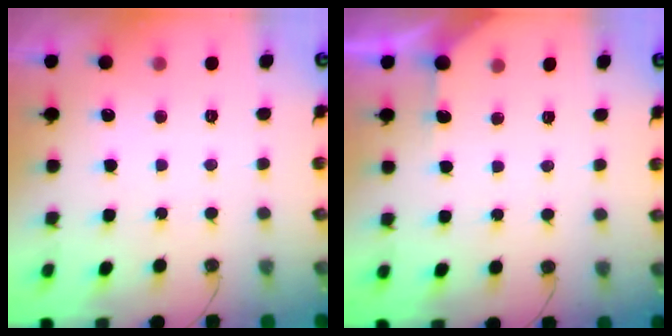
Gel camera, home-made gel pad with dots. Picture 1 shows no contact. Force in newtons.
{"total": 2.5, "press": 2.5, "slide": 0.2}